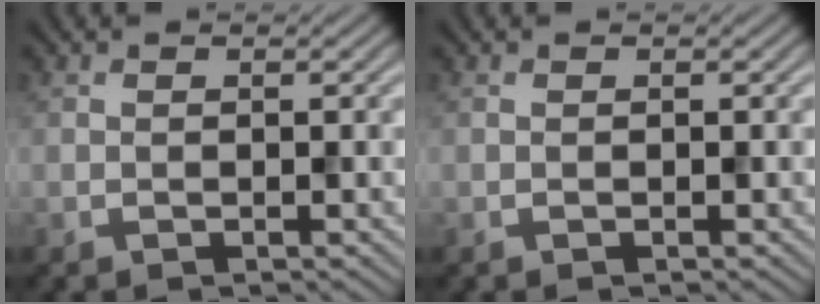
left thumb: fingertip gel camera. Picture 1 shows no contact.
{"total": 0.0}